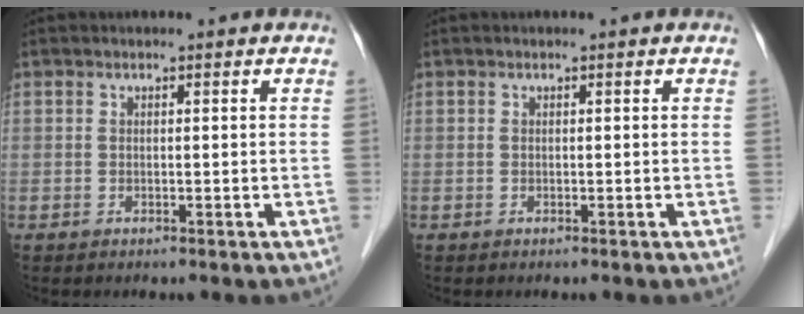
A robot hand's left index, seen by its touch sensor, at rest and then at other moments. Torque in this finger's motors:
{"motor_torque": [-0.01, -0.01, 0.00, 0.00]}